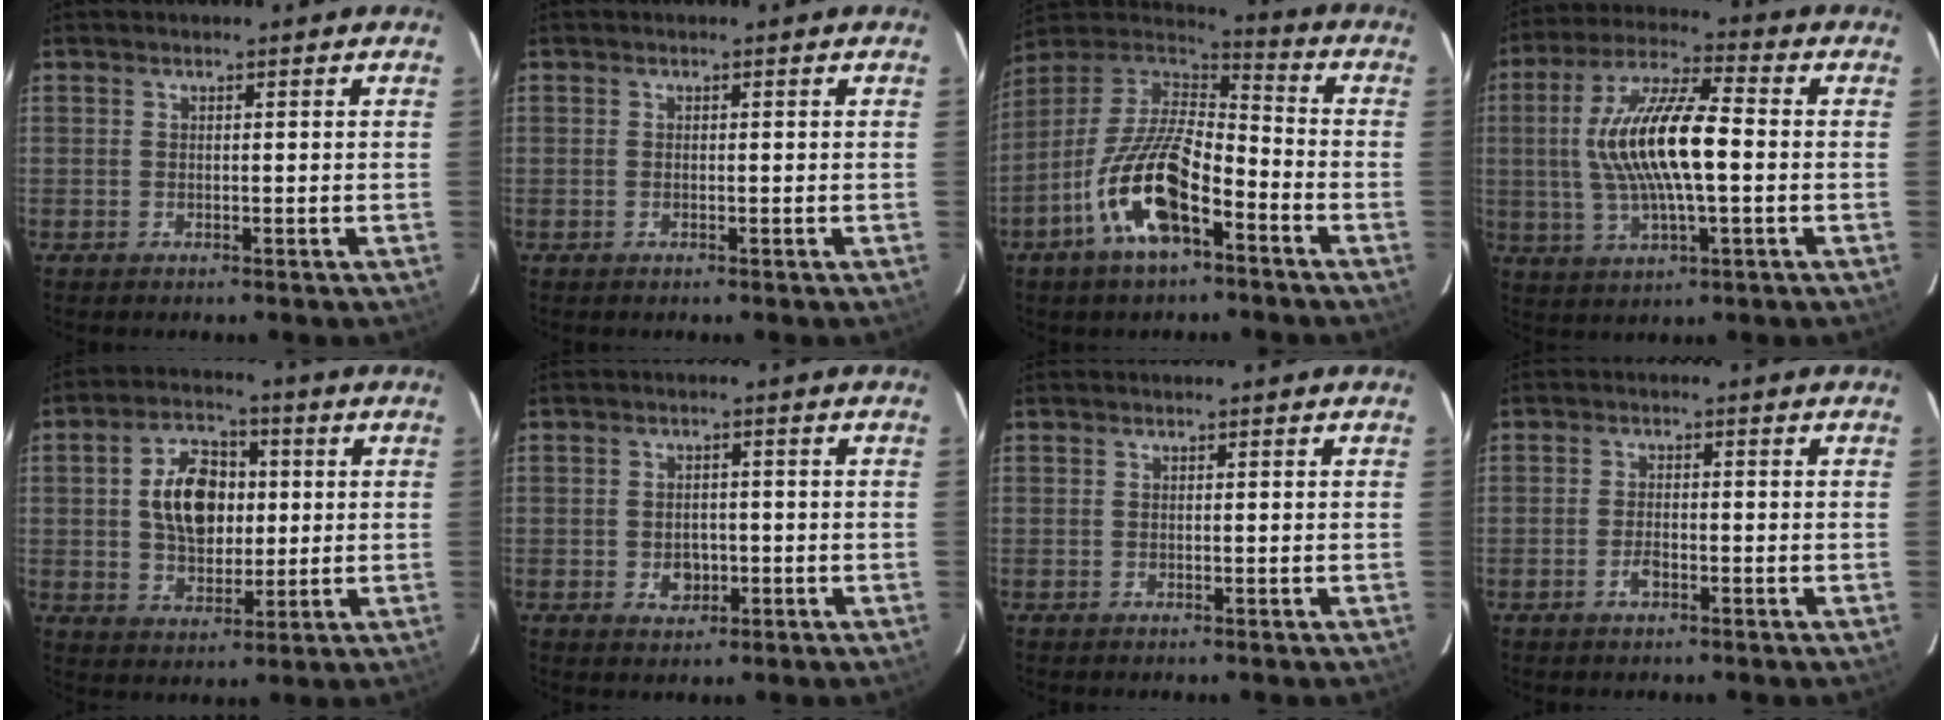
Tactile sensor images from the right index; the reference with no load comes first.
{"total": 0.0}
{"total": 17.3, "force": [-8.4, 6.5, 13.6], "torque": [-0.270, -0.016, -0.163]}
{"total": 15.1, "force": [-0.1, 3.9, 14.6], "torque": [-0.283, 0.012, -0.003]}
{"total": 11.2, "force": [1.3, 7.3, 8.3], "torque": [-0.150, 0.025, 0.029]}
{"total": 4.0, "force": [-1.2, 3.2, 2.0], "torque": [-0.037, 0.002, -0.011]}
{"total": 0.0}
{"total": 2.5, "force": [-1.4, 1.2, 1.7], "torque": [-0.037, 0.001, -0.027]}